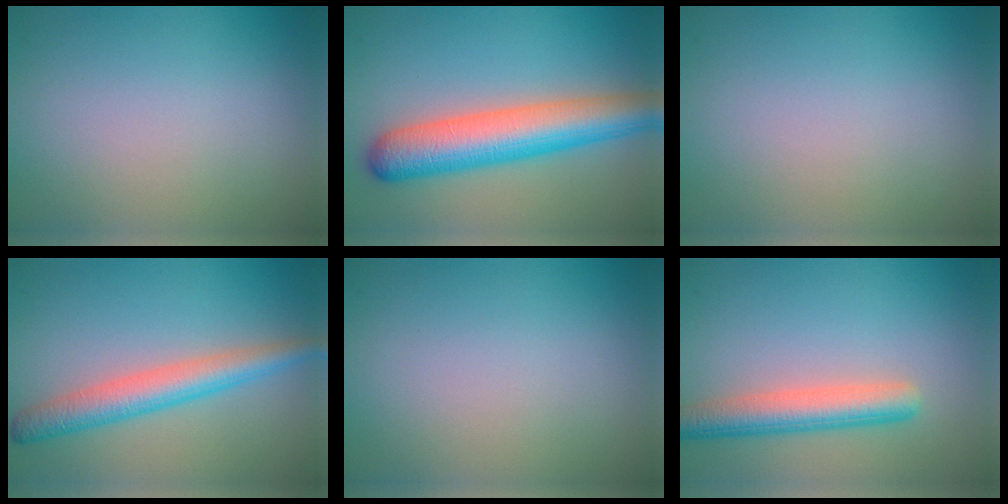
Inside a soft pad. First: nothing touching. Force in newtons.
{"total": 7.5, "press": 7.5, "slide": 0.3}
{"total": 0.0}
{"total": 4.2, "press": 4.2, "slide": 0.1}
{"total": 0.0}
{"total": 4.2, "press": 4.2, "slide": 0.4}